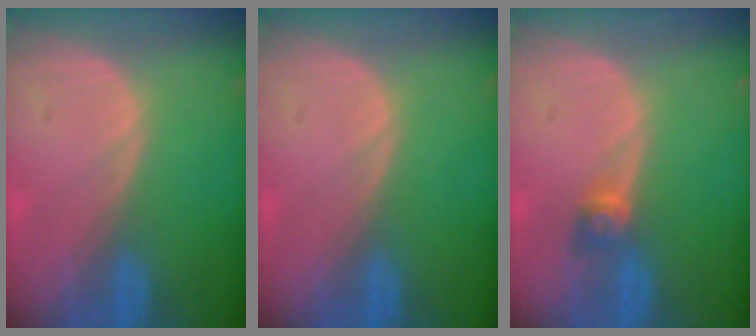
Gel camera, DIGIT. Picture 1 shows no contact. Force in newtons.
{"total": 0.0}
{"total": 2.6, "press": 2.4, "slide": 1.0}